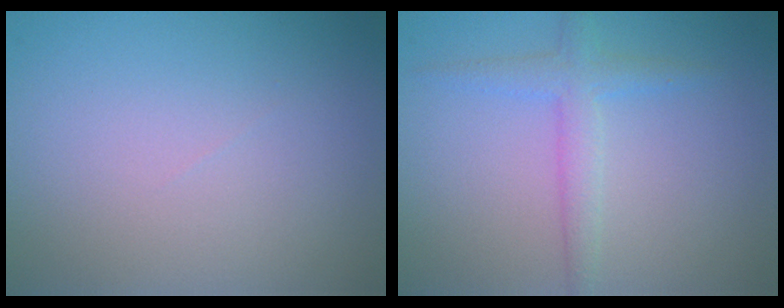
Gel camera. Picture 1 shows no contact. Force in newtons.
{"total": 2.3, "press": 2.3, "slide": 0.1}